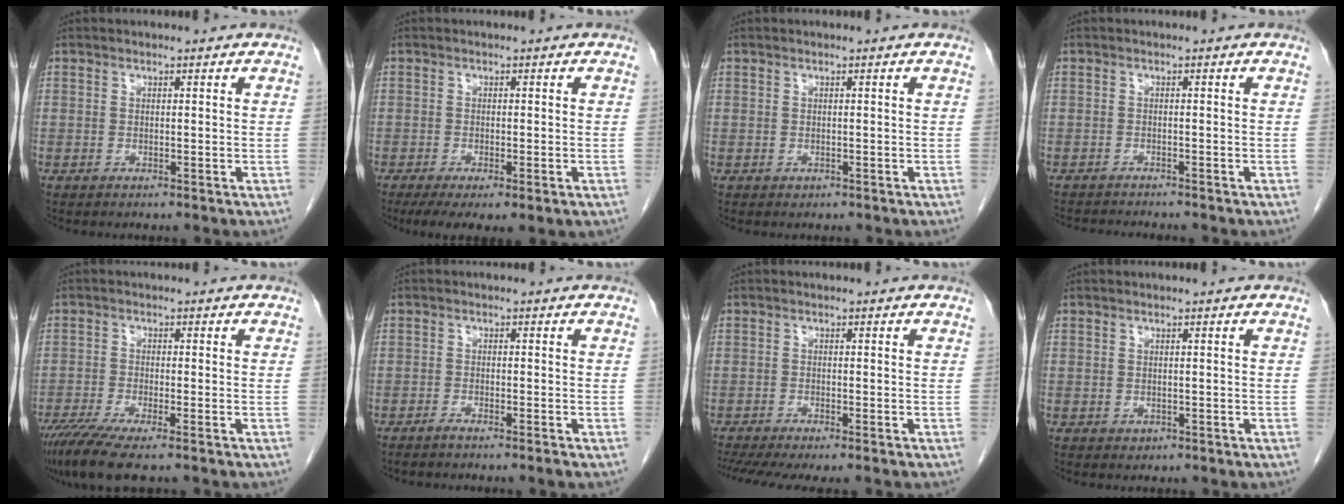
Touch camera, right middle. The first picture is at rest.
{"total": 7.6, "force": [-4.6, 2.2, 5.6], "torque": [-0.086, -0.019, -0.072]}
{"total": 0.0}
{"total": 4.4, "force": [-4.2, 0.2, 1.2], "torque": [-0.014, -0.010, -0.064]}
{"total": 7.3, "force": [-5.4, 0.5, 4.9], "torque": [-0.086, -0.019, -0.095]}
{"total": 2.1, "force": [-1.8, -0.5, 1.1], "torque": [-0.017, 0.002, -0.033]}
{"total": 8.6, "force": [-7.1, 1.0, 4.7], "torque": [-0.067, -0.007, -0.109]}
{"total": 0.5, "force": [-0.1, 0.5, 0.2], "torque": [-0.006, 0.000, 0.001]}